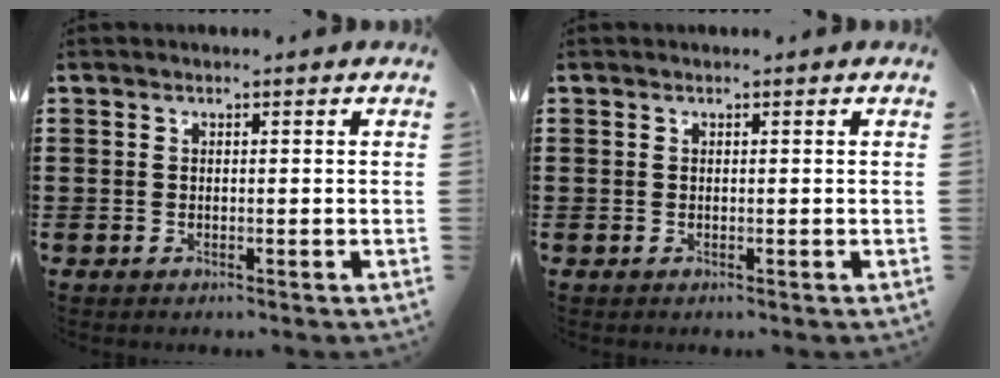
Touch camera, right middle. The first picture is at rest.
{"total": 0.0}